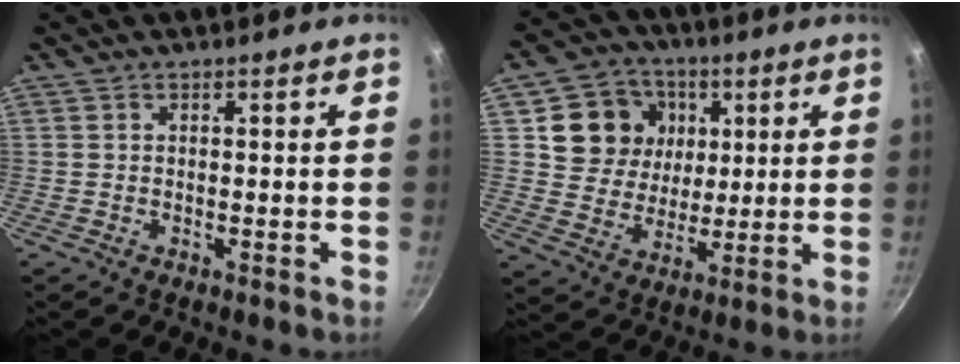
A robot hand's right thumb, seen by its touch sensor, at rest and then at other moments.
{"total": 13.0, "force": [3.9, 11.3, 5.0], "torque": [-0.059, -0.009, 0.068]}